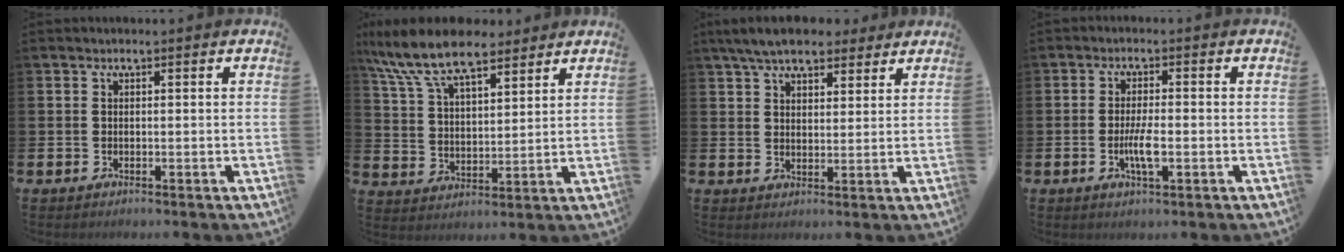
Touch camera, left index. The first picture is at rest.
{"total": 10.4, "force": [8.9, 3.3, 4.3], "torque": [-0.127, -0.030, 0.165]}
{"total": 6.6, "force": [5.8, 2.1, 2.3], "torque": [-0.056, -0.012, 0.106]}
{"total": 3.4, "force": [-1.0, 0.7, 3.2], "torque": [-0.070, 0.001, -0.019]}